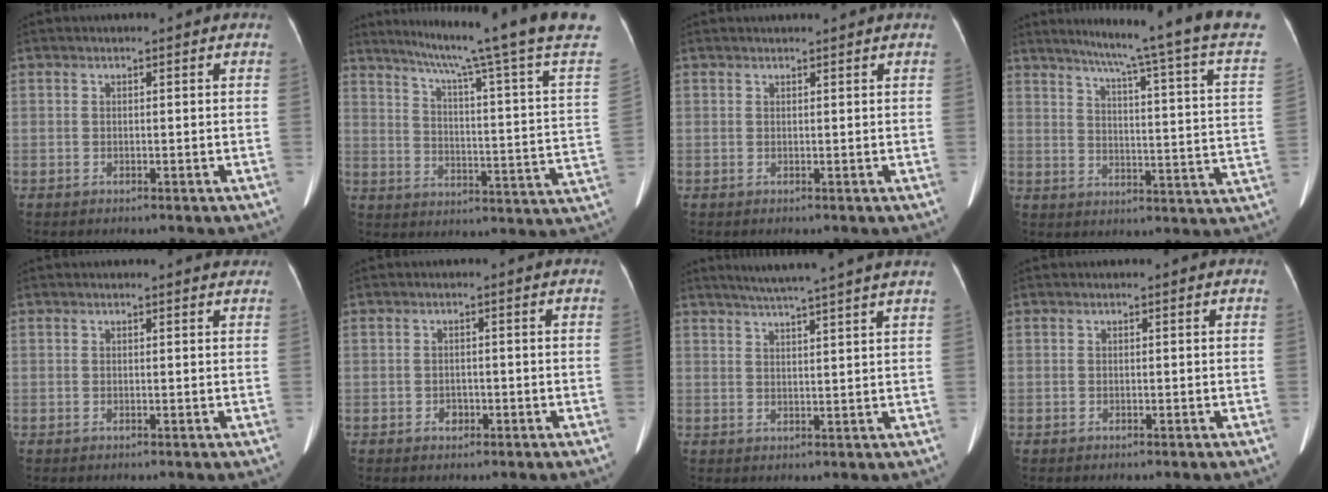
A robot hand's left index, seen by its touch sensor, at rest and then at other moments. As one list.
[{"total": 24.5, "force": [20.0, -3.0, 13.9], "torque": [-0.212, -0.067, 0.256]}, {"total": 3.0, "force": [2.8, -0.2, 0.8], "torque": [-0.010, 0.019, 0.034]}, {"total": 21.9, "force": [18.1, -2.0, 12.3], "torque": [-0.182, -0.065, 0.214]}, {"total": 2.1, "force": [2.1, 0.3, 0.3], "torque": [-0.008, -0.006, 0.011]}, {"total": 1.4, "force": [-0.6, 1.1, 0.6], "torque": [-0.009, 0.003, -0.006]}, {"total": 12.1, "force": [10.2, -1.4, 6.3], "torque": [-0.098, 0.011, 0.126]}, {"total": 0.0}]